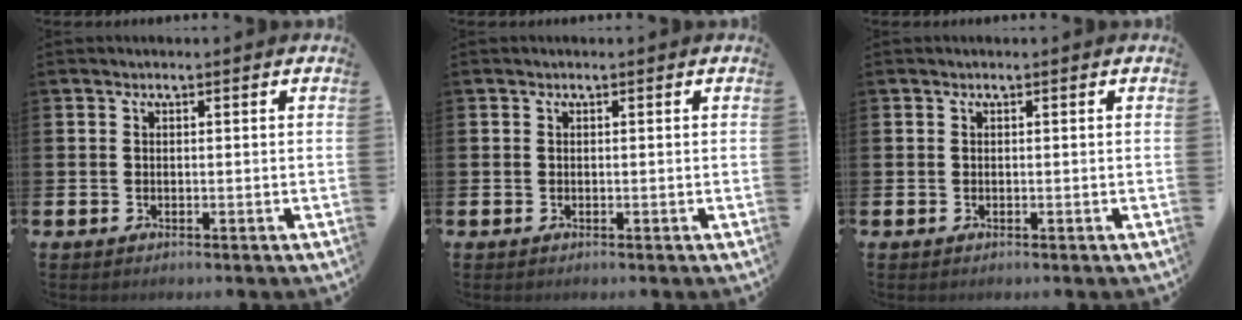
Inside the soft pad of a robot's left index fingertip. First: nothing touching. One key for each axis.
{"total": 0.0}
{"total": 0.0}